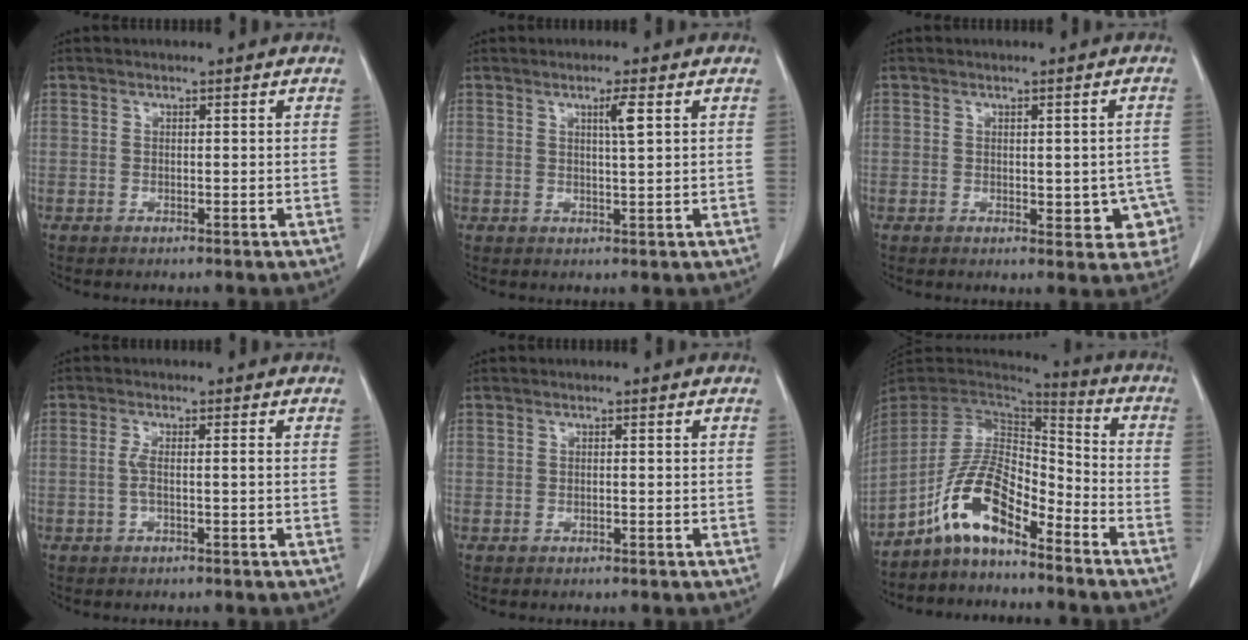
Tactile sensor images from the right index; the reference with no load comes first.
{"total": 2.6, "force": [1.0, -0.3, 2.4], "torque": [-0.043, -0.004, 0.018]}
{"total": 6.1, "force": [-1.2, 3.1, 5.1], "torque": [-0.035, 0.007, -0.009]}
{"total": 2.2, "force": [-0.3, 0.2, 2.2], "torque": [-0.048, 0.004, -0.007]}
{"total": 0.0}
{"total": 10.9, "force": [-6.9, 3.5, 7.7], "torque": [-0.163, 0.022, -0.130]}